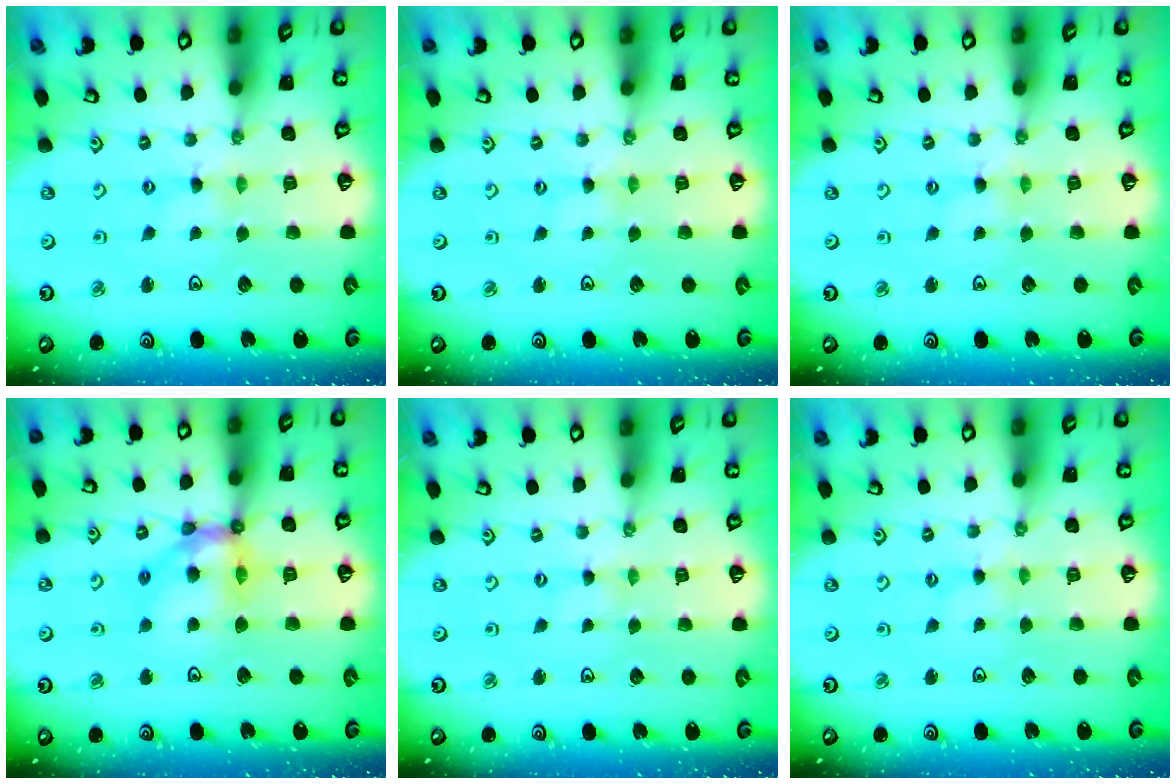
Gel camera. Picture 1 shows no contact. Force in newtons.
{"total": 0.8, "press": 0.8, "slide": 0.1}
{"total": 2.4, "press": 2.3, "slide": 0.4}
{"total": 12.3, "press": 12.2, "slide": 1.6}
{"total": 0.0}
{"total": 1.2, "press": 1.2, "slide": 0.3}